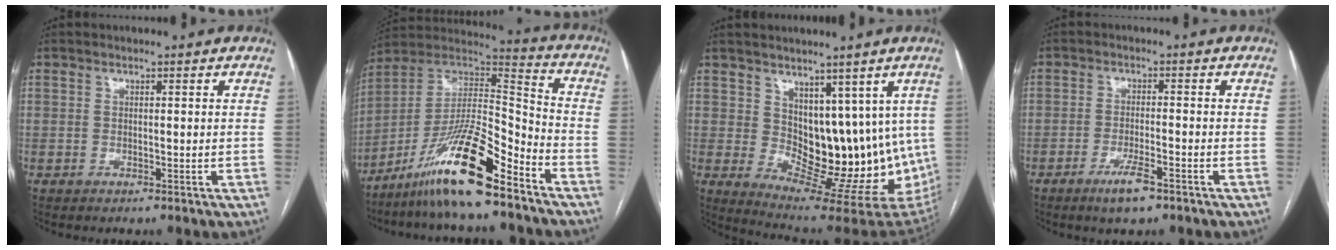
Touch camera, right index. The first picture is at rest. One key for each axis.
{"total": 17.2, "fx": -11.7, "fy": 1.6, "fz": 12.4, "tx": -0.233, "ty": 0.008, "tz": -0.208}
{"total": 13.1, "fx": 3.1, "fy": 7.1, "fz": 10.6, "tx": -0.132, "ty": -0.006, "tz": 0.068}
{"total": 4.7, "fx": -3.1, "fy": 0.7, "fz": 3.5, "tx": -0.069, "ty": -0.005, "tz": -0.053}